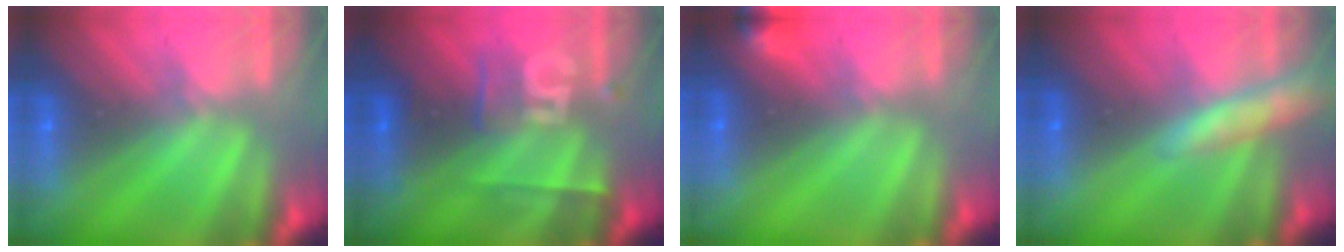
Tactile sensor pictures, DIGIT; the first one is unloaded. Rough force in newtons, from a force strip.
{"total": 2.4}
{"total": 3.0}
{"total": 8.3}